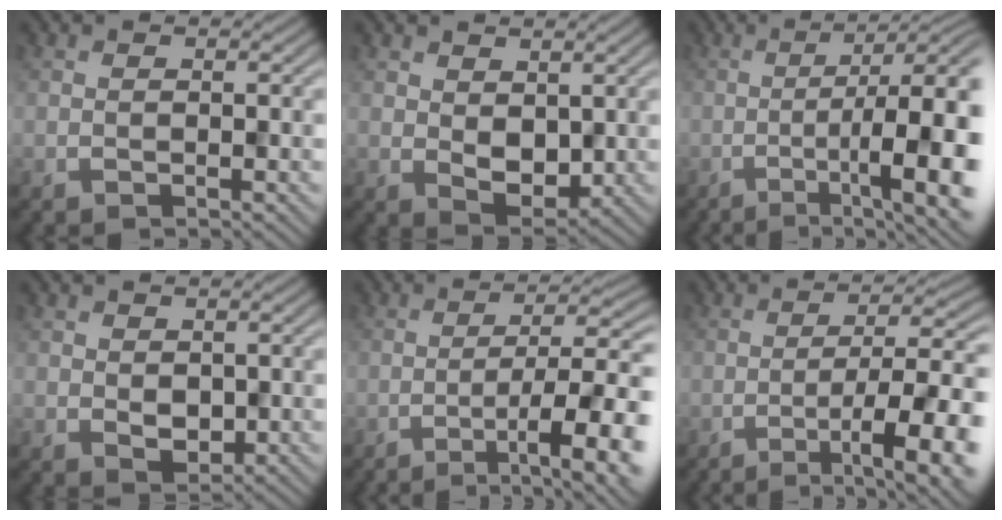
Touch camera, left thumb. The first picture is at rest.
{"total": 2.9, "force": [1.4, 2.1, 1.6], "torque": [-0.036, -0.010, 0.029]}
{"total": 12.4, "force": [-2.5, 2.8, 11.8], "torque": [-0.151, -0.004, -0.033]}
{"total": 1.7, "force": [0.8, 1.3, 0.7], "torque": [-0.017, -0.007, 0.018]}
{"total": 9.4, "force": [-3.8, 1.8, 8.4], "torque": [-0.121, 0.009, -0.055]}
{"total": 10.5, "force": [-4.3, 2.1, 9.4], "torque": [-0.131, 0.010, -0.062]}